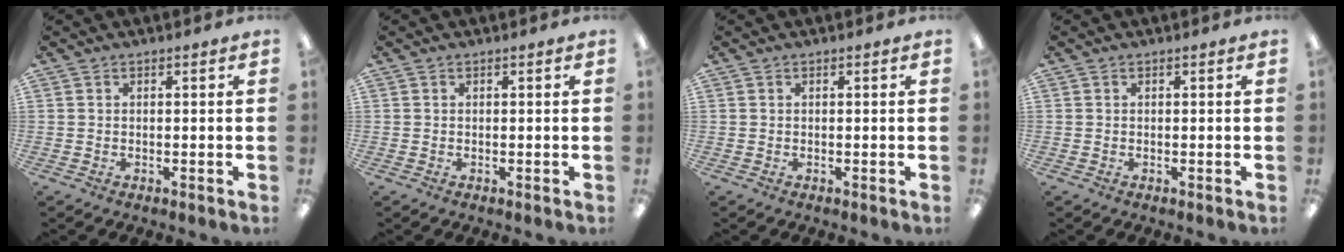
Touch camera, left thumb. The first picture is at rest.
{"total": 0.0}
{"total": 0.0}
{"total": 0.0}